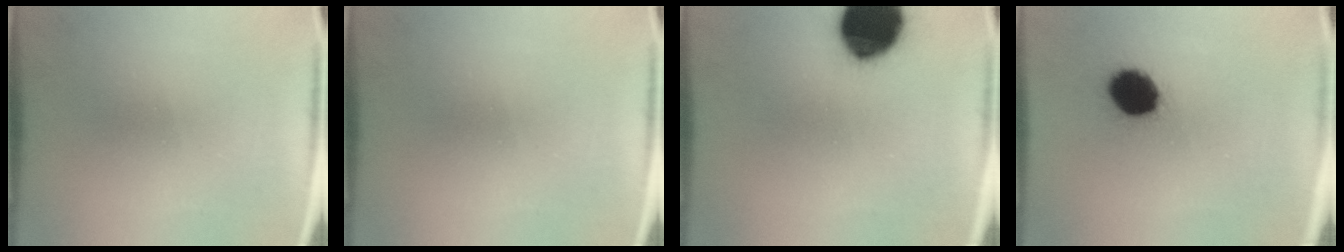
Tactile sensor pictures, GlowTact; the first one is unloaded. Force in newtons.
{"total": 0.0}
{"total": 19.6}
{"total": 12.3}